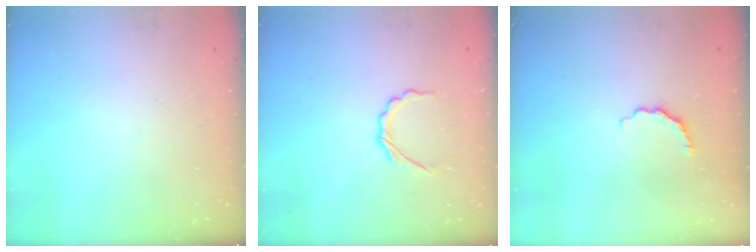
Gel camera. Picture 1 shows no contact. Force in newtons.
{"total": 4.6, "press": 4.3, "slide": 1.5}
{"total": 3.7, "press": 3.7, "slide": 0.7}